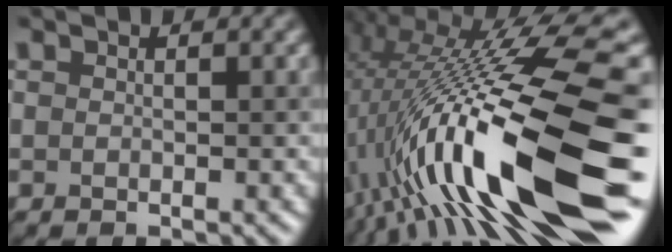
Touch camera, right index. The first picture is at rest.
{"total": 19.2, "force": [-2.3, 4.9, 18.4], "torque": [-0.294, 0.010, -0.046]}